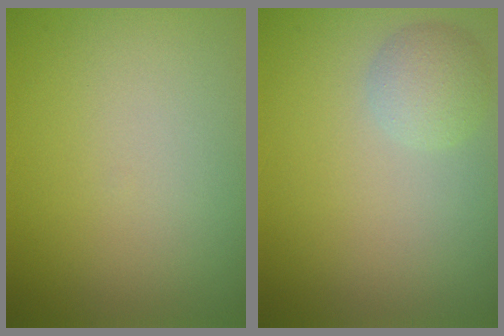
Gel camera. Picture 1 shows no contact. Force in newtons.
{"total": 2.1, "press": 2.1, "slide": 0.0}